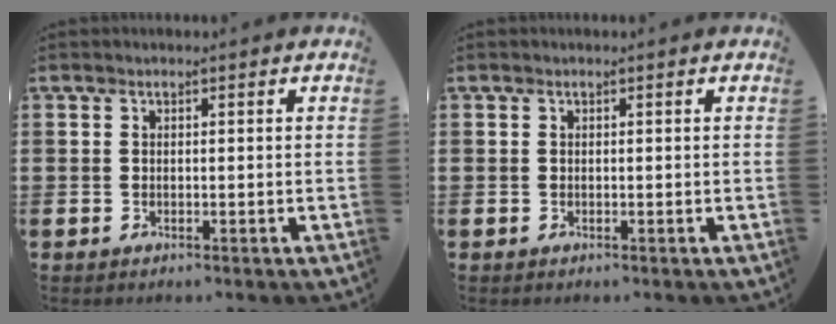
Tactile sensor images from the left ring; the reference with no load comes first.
{"total": 0.0}